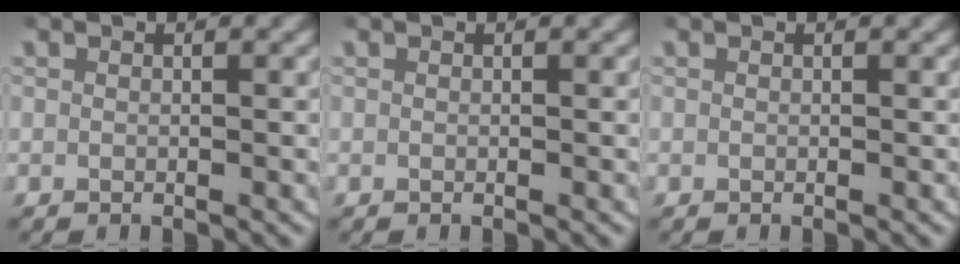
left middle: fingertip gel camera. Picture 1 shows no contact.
{"total": 0.0}
{"total": 0.0}